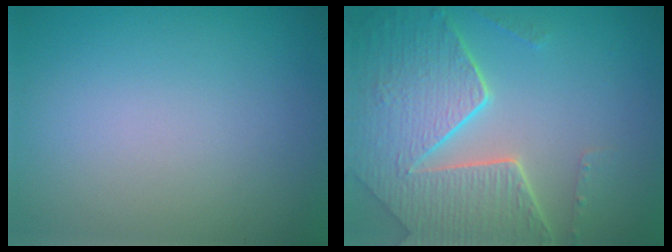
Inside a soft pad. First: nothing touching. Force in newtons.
{"total": 8.0, "press": 5.7, "slide": 5.7}